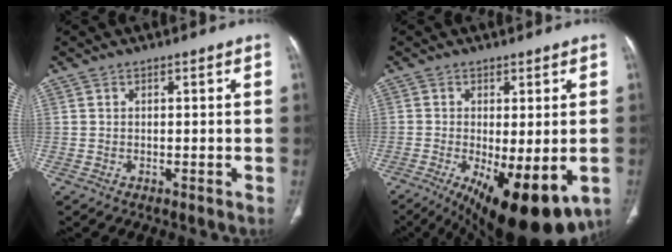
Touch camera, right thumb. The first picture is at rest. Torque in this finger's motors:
{"motor_torque": [0.60, 1.81, 0.32, -0.21, 0.16]}